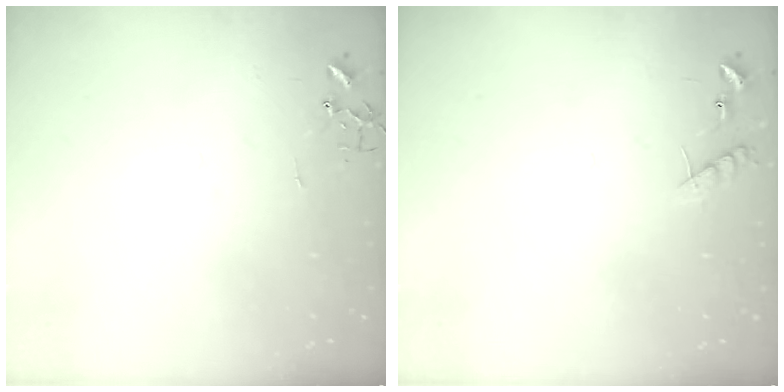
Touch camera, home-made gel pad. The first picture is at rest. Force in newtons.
{"total": 6.7, "press": 6.7, "slide": 0.4}